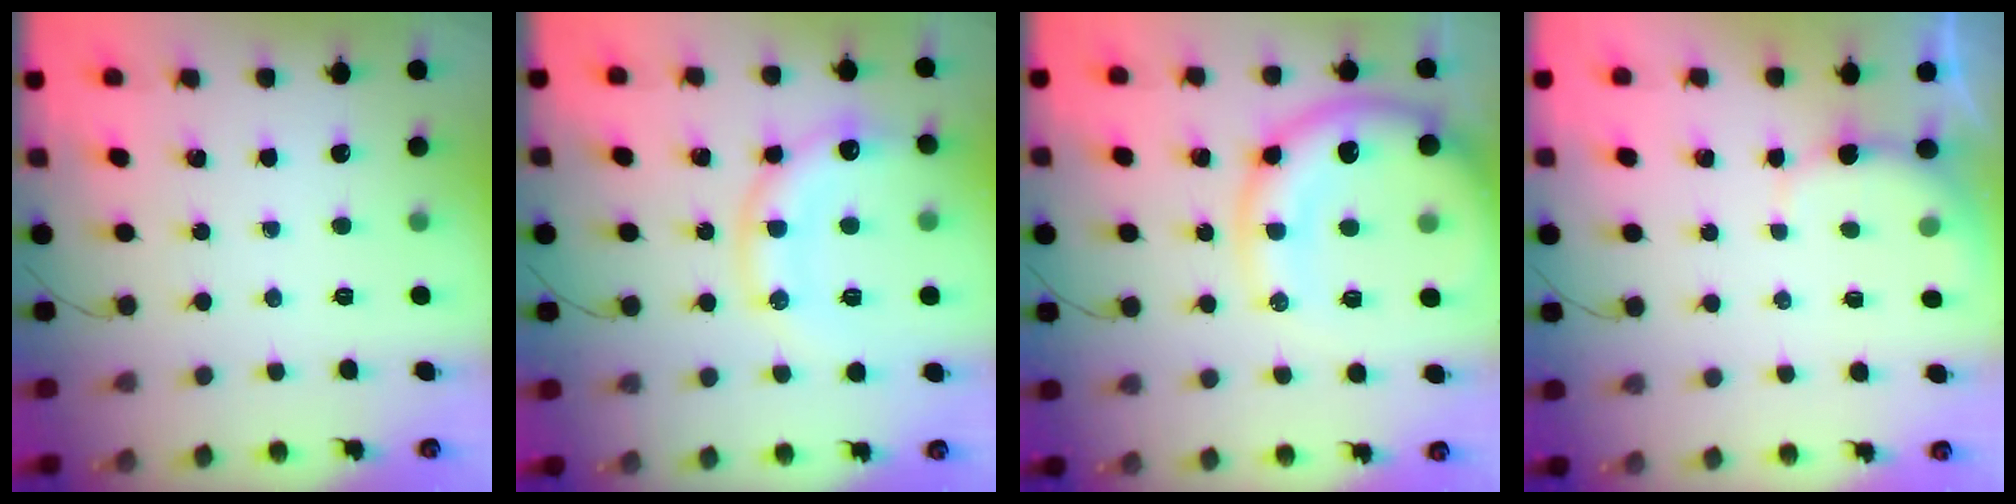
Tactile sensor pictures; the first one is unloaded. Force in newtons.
{"total": 14.9, "press": 14.8, "slide": 1.9}
{"total": 16.2, "press": 15.8, "slide": 3.7}
{"total": 2.8, "press": 2.7, "slide": 0.7}